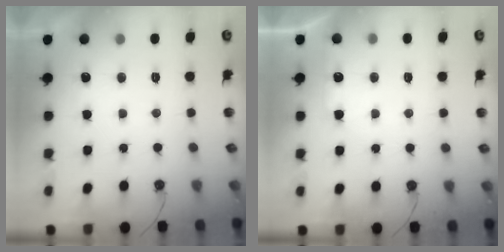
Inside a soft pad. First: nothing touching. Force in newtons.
{"total": 5.1, "press": 5.0, "slide": 0.6}